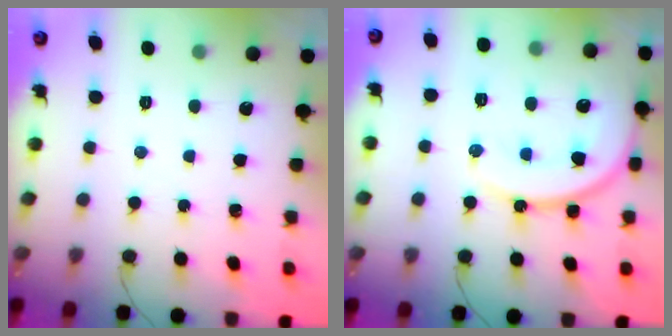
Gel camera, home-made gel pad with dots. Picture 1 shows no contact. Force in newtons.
{"total": 15.7, "press": 15.6, "slide": 2.0}